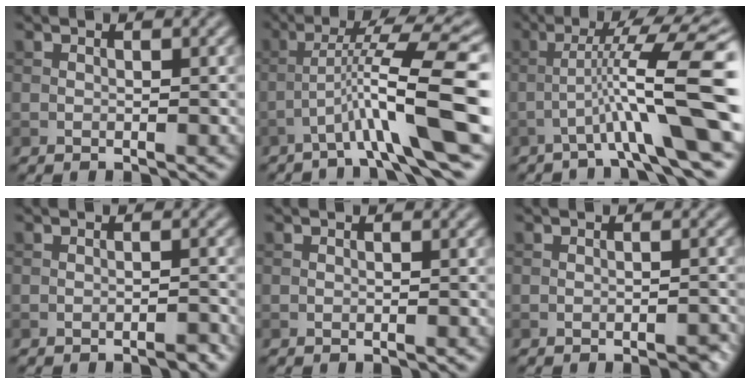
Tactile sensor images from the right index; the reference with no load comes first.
{"total": 10.0, "force": [-3.3, 1.0, 9.4], "torque": [-0.139, 0.032, -0.051]}
{"total": 10.3, "force": [-2.2, 0.9, 10.0], "torque": [-0.144, 0.030, -0.036]}
{"total": 1.2, "force": [-1.1, 0.1, 0.5], "torque": [-0.005, 0.004, -0.018]}
{"total": 0.0}
{"total": 1.6, "force": [-1.3, 0.3, 0.8], "torque": [-0.004, 0.004, -0.015]}